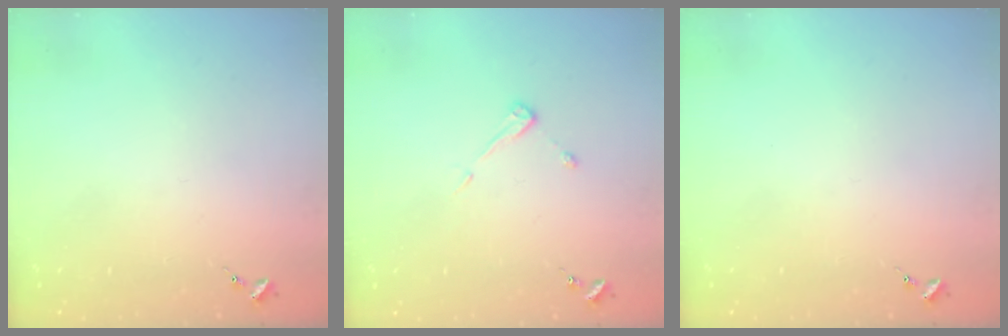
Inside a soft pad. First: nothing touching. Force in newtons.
{"total": 3.9, "press": 3.9, "slide": 0.4}
{"total": 0.0}